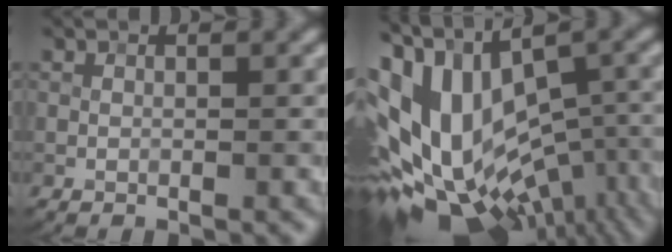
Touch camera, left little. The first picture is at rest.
{"total": 16.7, "force": [-1.5, 9.3, 13.8], "torque": [-0.233, -0.009, 0.015]}